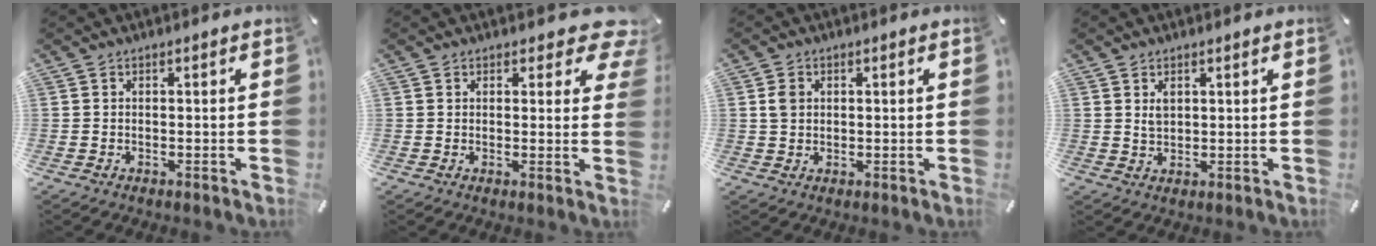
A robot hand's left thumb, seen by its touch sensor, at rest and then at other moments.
{"total": 7.0, "force": [4.0, 3.5, 4.6], "torque": [-0.040, -0.023, 0.064]}
{"total": 2.4, "force": [0.6, 2.1, 0.9], "torque": [-0.013, 0.003, 0.008]}
{"total": 2.2, "force": [1.1, 1.5, 1.1], "torque": [-0.017, -0.003, 0.018]}